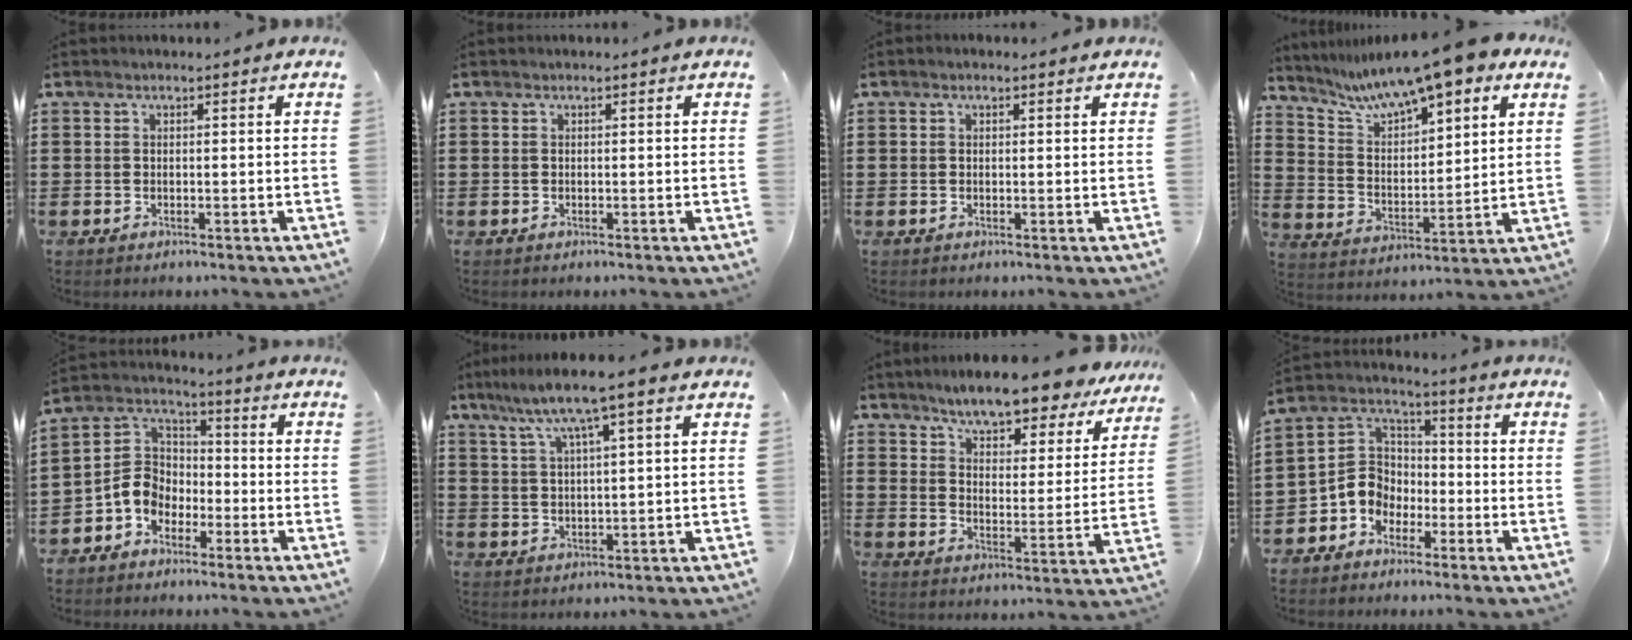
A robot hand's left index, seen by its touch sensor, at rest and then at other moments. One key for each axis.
{"total": 0.0}
{"total": 0.6, "fx": 0.2, "fy": 0.2, "fz": 0.5, "tx": -0.010, "ty": 0.002, "tz": 0.005}
{"total": 9.8, "fx": 8.5, "fy": 1.3, "fz": 4.8, "tx": -0.117, "ty": -0.039, "tz": 0.144}
{"total": 6.9, "fx": -3.6, "fy": 5.1, "fz": 2.7, "tx": -0.088, "ty": 0.010, "tz": -0.082}
{"total": 6.9, "fx": 4.2, "fy": 0.0, "fz": 5.5, "tx": -0.117, "ty": -0.010, "tz": 0.068}
{"total": 8.0, "fx": 7.5, "fy": 0.2, "fz": 2.8, "tx": -0.078, "ty": -0.044, "tz": 0.128}
{"total": 6.8, "fx": -3.0, "fy": 5.7, "fz": 2.2, "tx": -0.079, "ty": 0.008, "tz": -0.069}